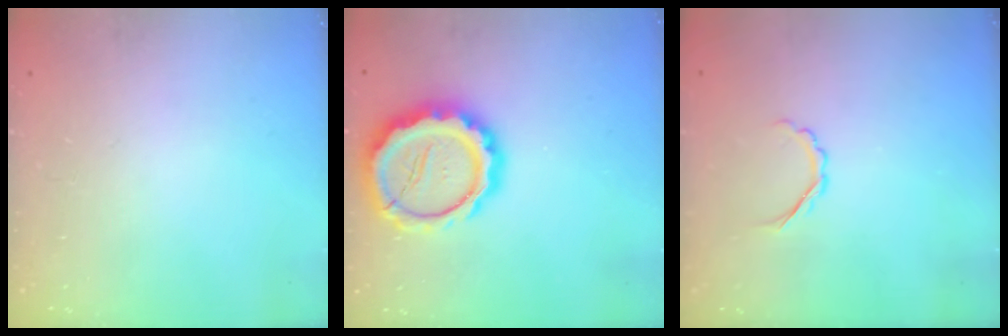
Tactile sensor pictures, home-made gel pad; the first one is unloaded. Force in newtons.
{"total": 16.3, "press": 16.0, "slide": 3.1}
{"total": 2.7, "press": 2.6, "slide": 0.8}